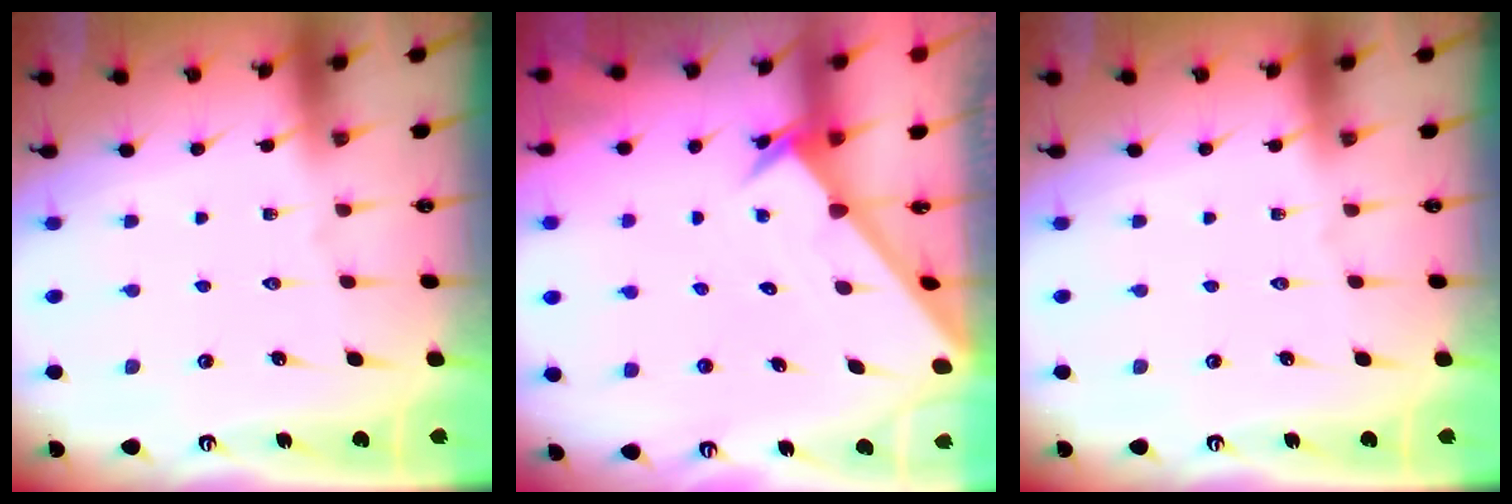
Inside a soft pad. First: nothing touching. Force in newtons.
{"total": 2.3, "press": 2.3, "slide": 0.2}
{"total": 0.0}